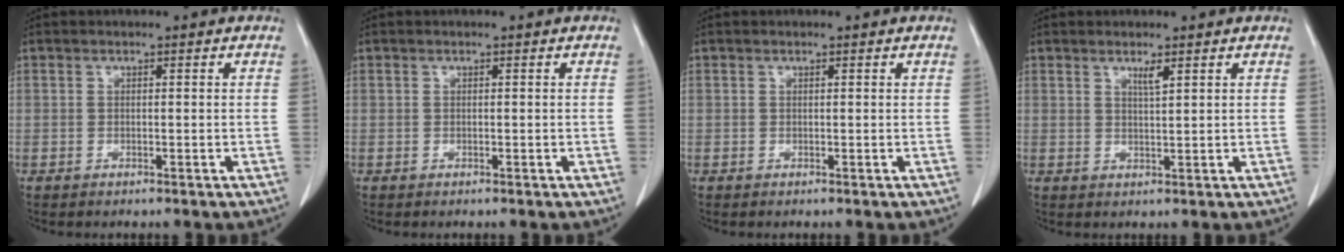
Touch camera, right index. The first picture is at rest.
{"total": 0.0}
{"total": 0.0}
{"total": 1.7, "force": [1.1, -0.1, 1.3], "torque": [-0.026, -0.006, 0.021]}